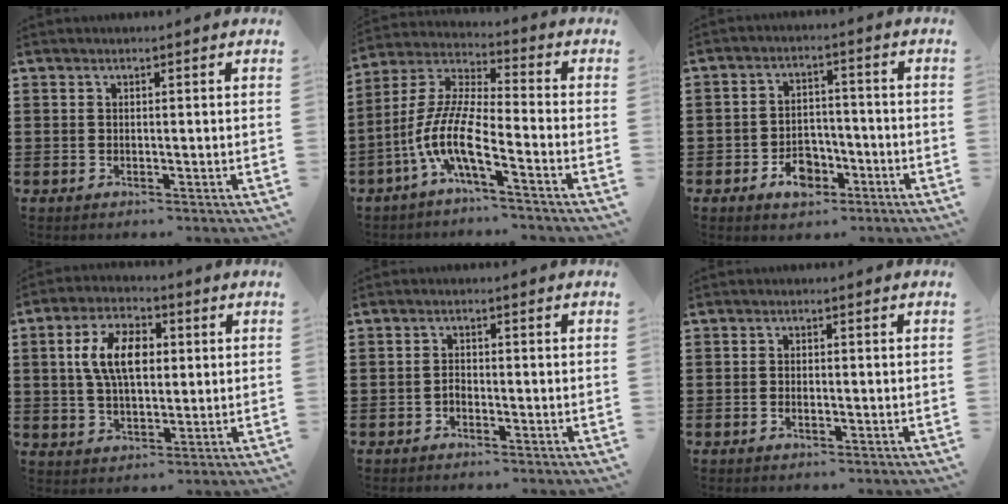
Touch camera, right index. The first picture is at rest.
{"total": 9.1, "force": [-5.3, 1.6, 7.2], "torque": [-0.187, -0.024, -0.113]}
{"total": 5.2, "force": [-3.0, 3.4, 2.6], "torque": [-0.035, 0.009, -0.055]}
{"total": 8.6, "force": [1.5, 4.6, 7.1], "torque": [-0.154, 0.014, 0.023]}
{"total": 1.3, "force": [-0.7, 0.7, 0.8], "torque": [-0.018, -0.001, -0.014]}
{"total": 0.9, "force": [-0.4, 0.5, 0.7], "torque": [-0.014, -0.002, -0.006]}